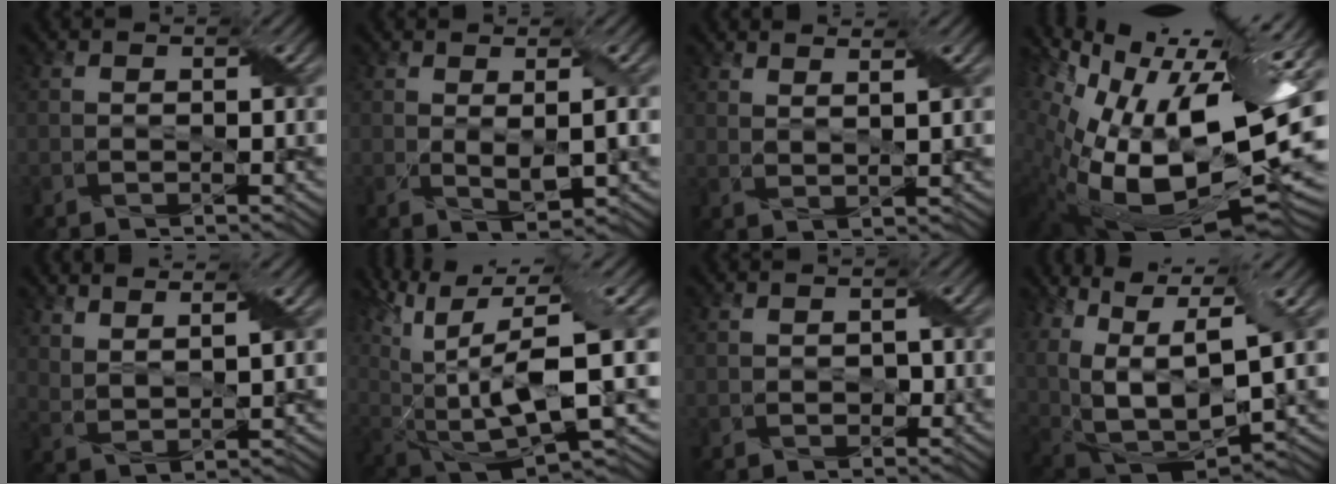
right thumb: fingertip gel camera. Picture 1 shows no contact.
{"total": 2.2, "force": [0.7, 0.6, 2.0], "torque": [-0.046, -0.001, 0.018]}
{"total": 2.7, "force": [2.3, 0.5, 1.4], "torque": [-0.015, -0.006, 0.033]}
{"total": 20.4, "force": [0.6, 10.7, 17.4], "torque": [-0.276, -0.020, 0.027]}
{"total": 5.1, "force": [4.3, 1.1, 2.5], "torque": [-0.045, -0.002, 0.067]}
{"total": 16.1, "force": [3.4, 6.6, 14.3], "torque": [-0.306, -0.019, 0.079]}
{"total": 1.0, "force": [-0.3, 0.9, 0.3], "torque": [-0.002, -0.004, -0.002]}
{"total": 16.4, "force": [4.6, 8.9, 13.0], "torque": [-0.285, 0.008, 0.115]}